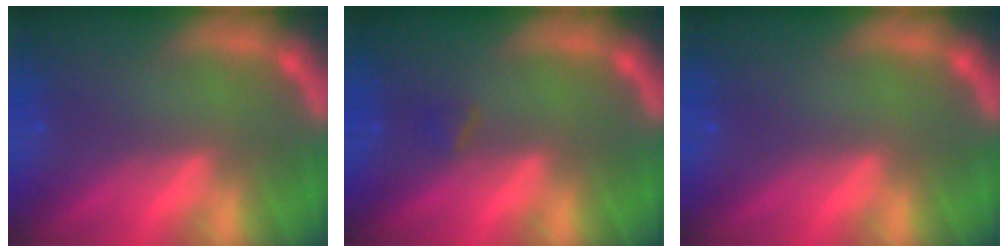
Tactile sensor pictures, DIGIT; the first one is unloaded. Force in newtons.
{"total": 0.9}
{"total": 0.0}